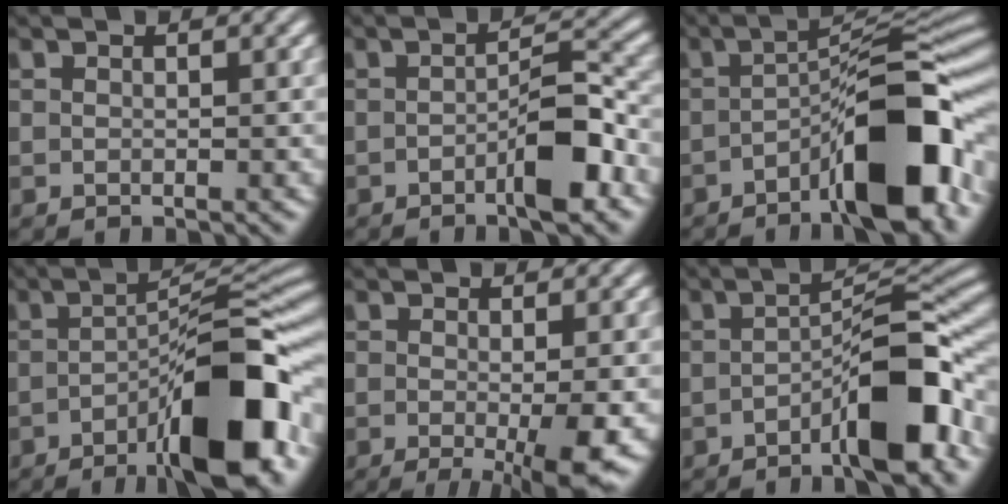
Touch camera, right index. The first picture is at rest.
{"total": 4.2, "force": [-1.7, 0.1, 3.9], "torque": [-0.042, 0.003, -0.032]}
{"total": 9.4, "force": [-3.2, 2.2, 8.6], "torque": [-0.116, -0.014, -0.038]}
{"total": 10.5, "force": [-4.2, 2.1, 9.4], "torque": [-0.121, -0.012, -0.051]}
{"total": 5.5, "force": [-2.9, 1.1, 4.5], "torque": [-0.069, -0.030, -0.032]}
{"total": 7.0, "force": [-2.7, 0.7, 6.4], "torque": [-0.081, -0.002, -0.038]}